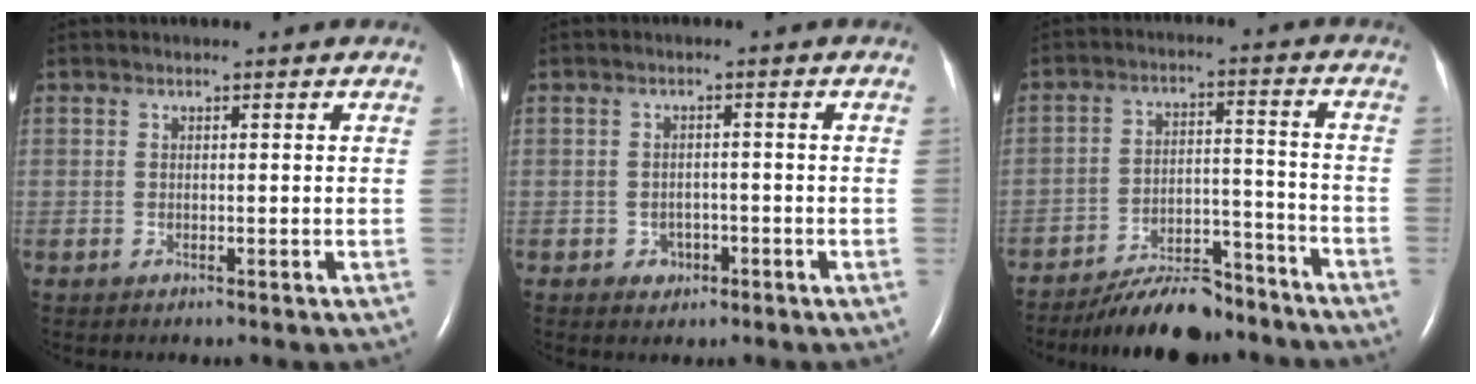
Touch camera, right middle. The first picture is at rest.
{"total": 2.2, "force": [-1.1, 1.8, 0.8], "torque": [-0.007, 0.005, -0.011]}
{"total": 11.3, "force": [-10.1, 3.2, 3.9], "torque": [-0.057, 0.017, -0.162]}